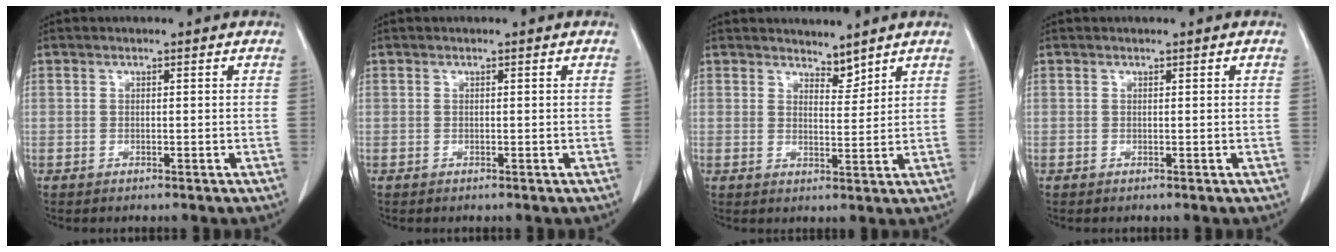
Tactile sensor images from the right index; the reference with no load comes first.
{"total": 0.0}
{"total": 3.2, "force": [3.1, 0.8, 0.2], "torque": [0.001, -0.002, 0.051]}
{"total": 0.0}